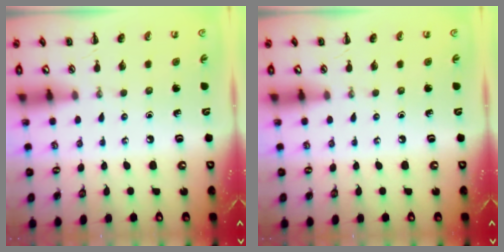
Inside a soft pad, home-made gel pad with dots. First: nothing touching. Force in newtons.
{"total": 0.0}